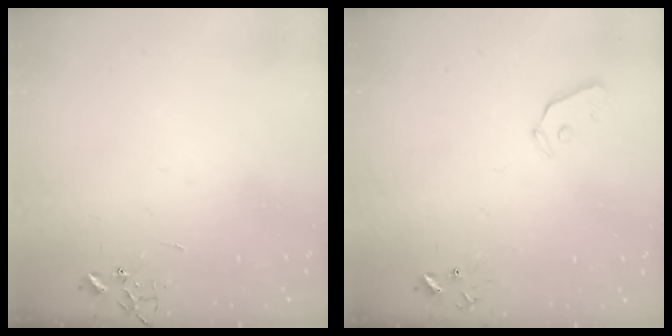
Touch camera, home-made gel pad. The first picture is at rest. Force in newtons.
{"total": 3.2, "press": 3.2, "slide": 0.4}